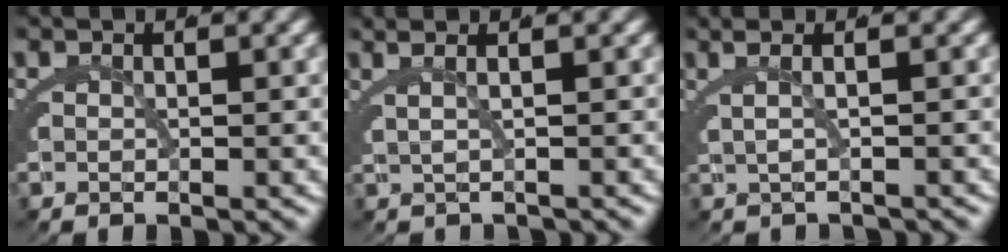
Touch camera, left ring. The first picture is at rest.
{"total": 2.6, "force": [0.9, 0.7, 2.3], "torque": [-0.030, 0.019, 0.014]}
{"total": 2.2, "force": [0.1, 0.4, 2.2], "torque": [-0.031, 0.017, 0.000]}